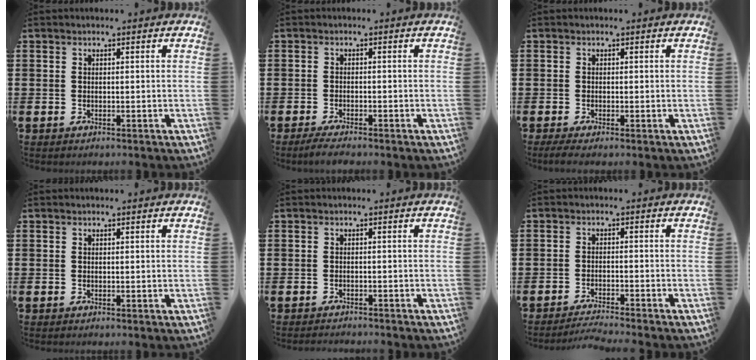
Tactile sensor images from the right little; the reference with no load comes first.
{"total": 1.7, "force": [-1.5, 0.1, 0.9], "torque": [-0.016, 0.003, -0.029]}
{"total": 0.9, "force": [-0.4, 0.1, 0.8], "torque": [-0.014, -0.002, -0.008]}
{"total": 0.0}
{"total": 1.0, "force": [-1.0, -0.1, -0.1], "torque": [0.000, 0.001, -0.021]}
{"total": 2.2, "force": [-2.1, -0.3, 0.3], "torque": [-0.005, 0.002, -0.043]}